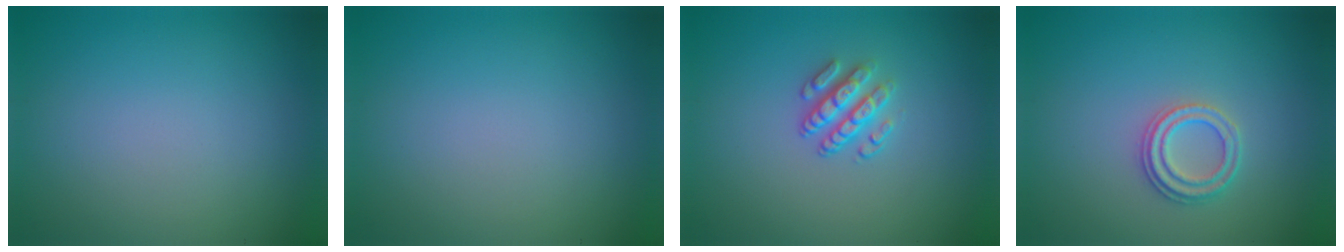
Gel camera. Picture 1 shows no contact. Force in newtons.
{"total": 0.0}
{"total": 2.9, "press": 2.5, "slide": 1.5}
{"total": 2.3, "press": 2.1, "slide": 0.8}